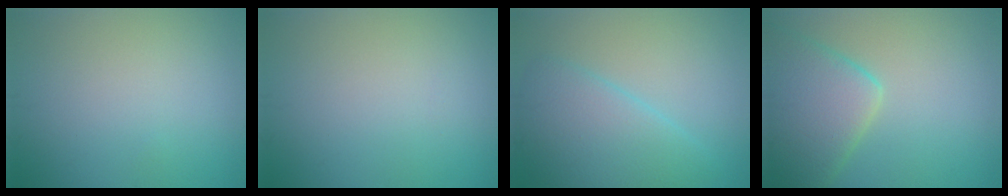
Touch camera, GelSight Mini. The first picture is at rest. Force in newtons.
{"total": 0.0}
{"total": 5.2, "press": 5.2, "slide": 0.1}
{"total": 7.4, "press": 7.3, "slide": 0.6}